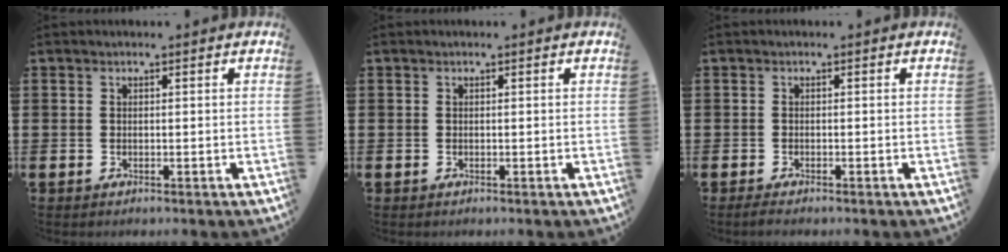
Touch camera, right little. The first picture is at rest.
{"total": 0.0}
{"total": 0.8, "force": [-0.6, 0.1, 0.6], "torque": [-0.011, -0.002, -0.011]}